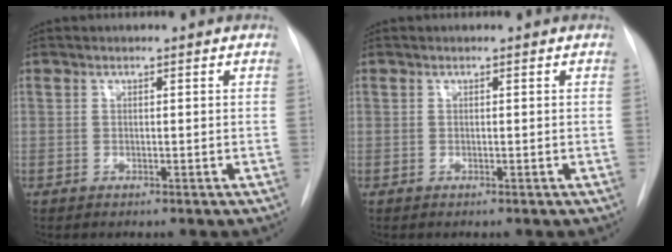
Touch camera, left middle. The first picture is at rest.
{"total": 0.0}